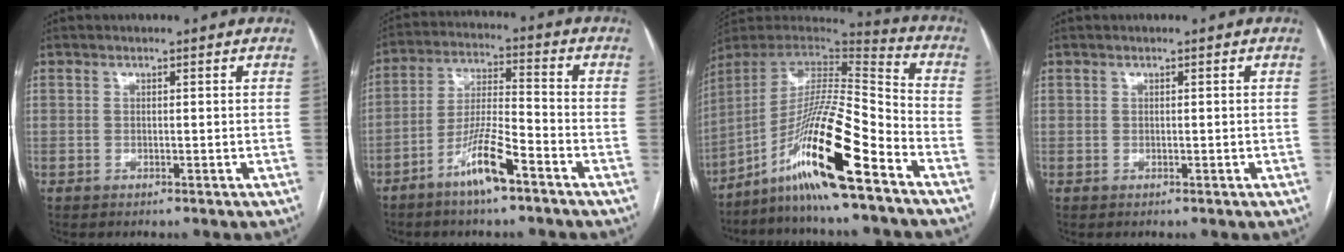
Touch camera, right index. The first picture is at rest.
{"total": 9.2, "force": [-5.7, 1.0, 7.2], "torque": [-0.145, -0.005, -0.108]}
{"total": 19.0, "force": [-11.1, 0.5, 15.5], "torque": [-0.310, -0.018, -0.205]}
{"total": 0.0}